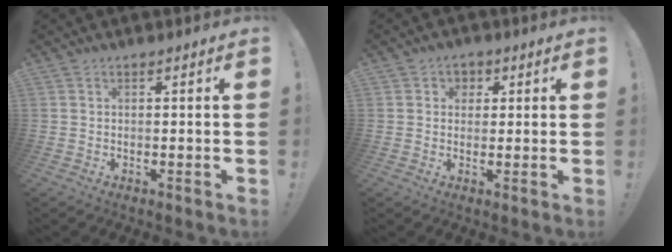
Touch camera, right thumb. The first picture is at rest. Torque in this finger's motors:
{"motor_torque": [0.46, 0.73, 0.13, -0.13, 0.00]}